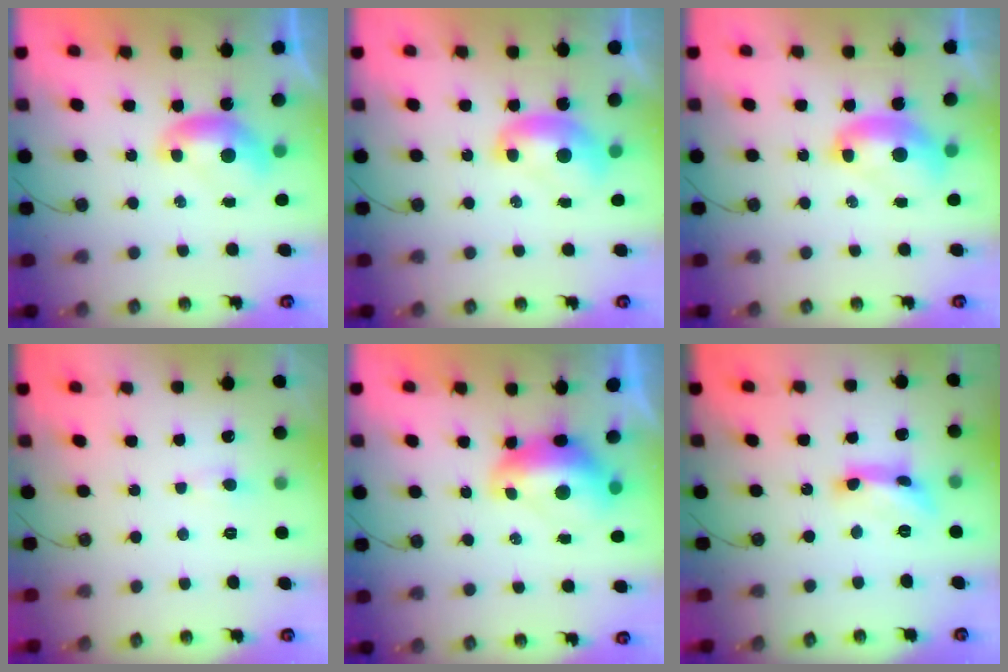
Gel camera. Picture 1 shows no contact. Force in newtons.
{"total": 1.8, "press": 1.8, "slide": 0.2}
{"total": 3.3, "press": 3.3, "slide": 0.2}
{"total": 1.2, "press": 1.0, "slide": 0.6}
{"total": 2.6, "press": 2.5, "slide": 0.7}
{"total": 6.9, "press": 6.9, "slide": 0.3}